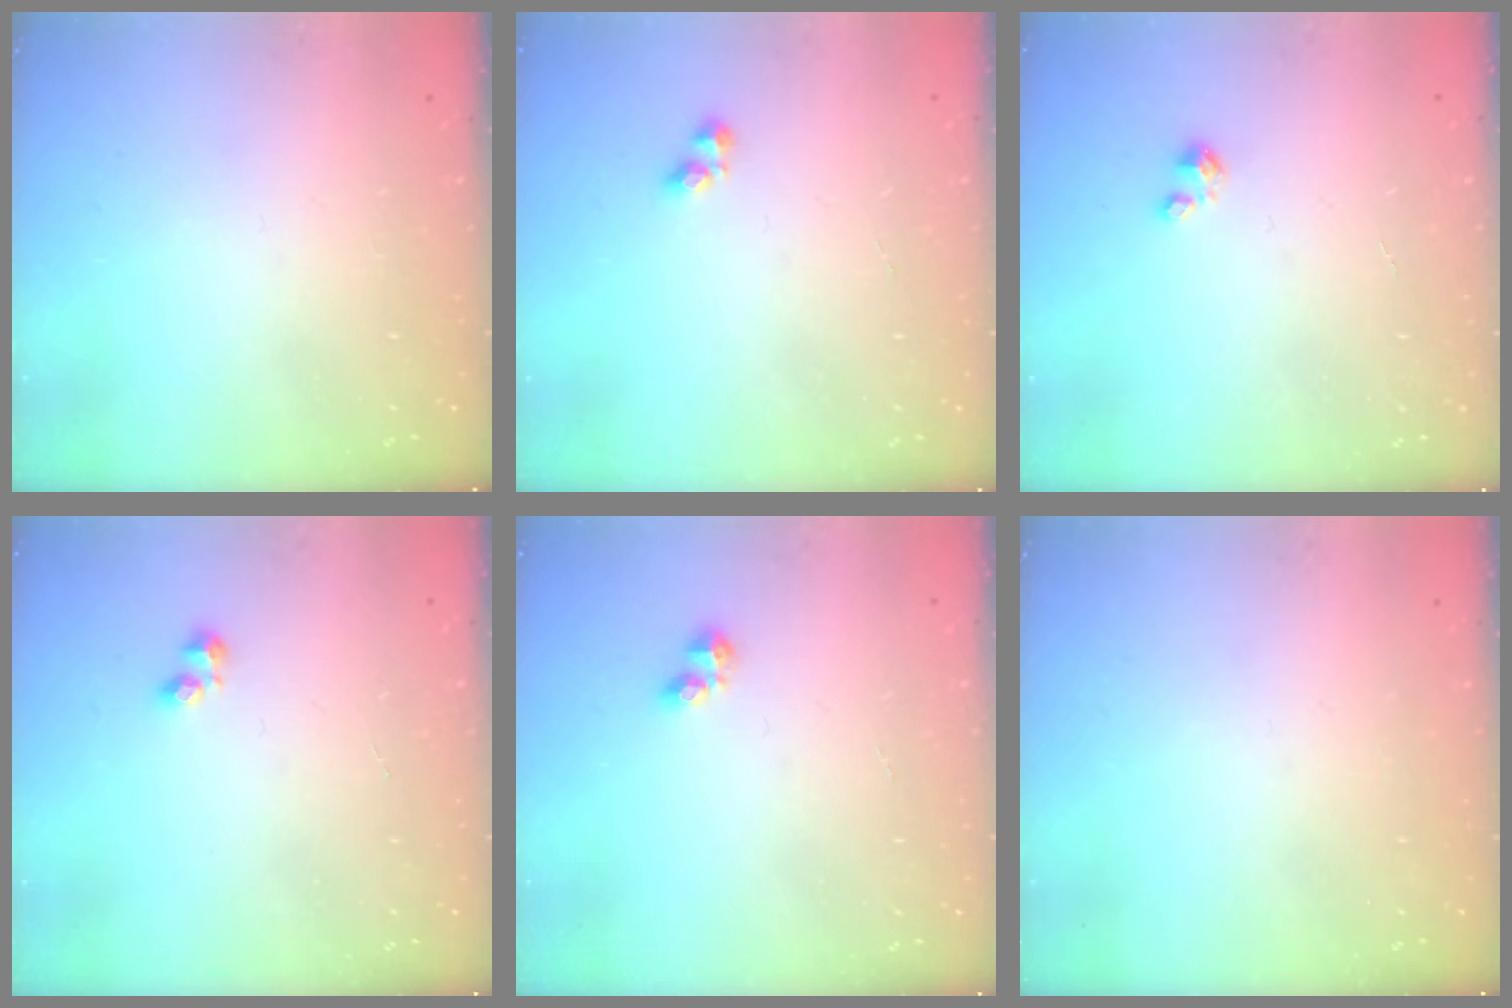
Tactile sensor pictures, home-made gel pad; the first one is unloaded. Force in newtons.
{"total": 3.6, "press": 3.4, "slide": 1.2}
{"total": 0.0}
{"total": 2.2, "press": 2.1, "slide": 0.7}
{"total": 2.9, "press": 2.8, "slide": 0.5}
{"total": 0.0}